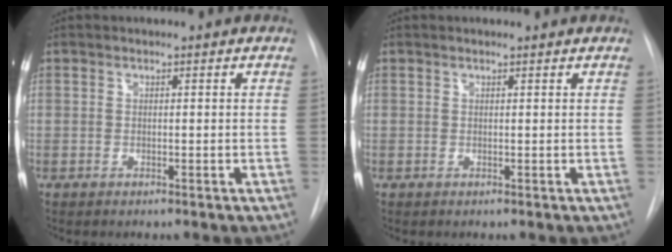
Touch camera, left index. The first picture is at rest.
{"total": 0.6, "force": [0.5, 0.0, 0.1], "torque": [-0.009, 0.005, 0.007]}